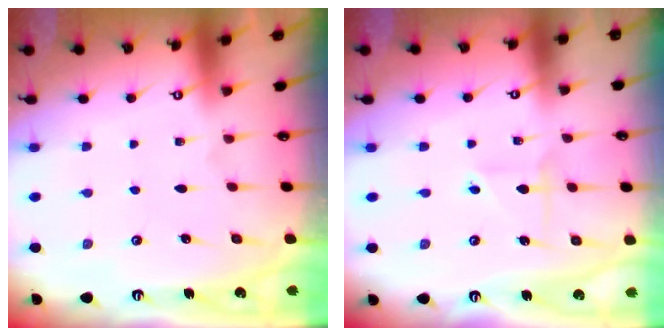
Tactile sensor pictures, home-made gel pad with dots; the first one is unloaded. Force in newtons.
{"total": 5.2, "press": 5.2, "slide": 0.6}